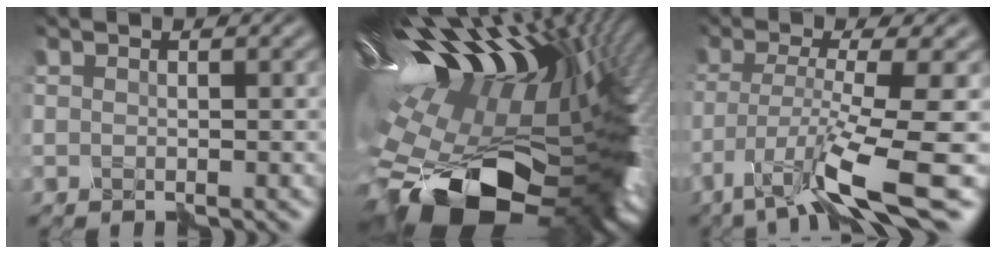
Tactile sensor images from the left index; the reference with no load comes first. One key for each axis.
{"total": 19.5, "fx": -1.3, "fy": 11.1, "fz": 16.0, "tx": -0.271, "ty": -0.058, "tz": -0.003}
{"total": 9.5, "fx": -5.4, "fy": 0.7, "fz": 7.9, "tx": -0.143, "ty": -0.008, "tz": -0.097}